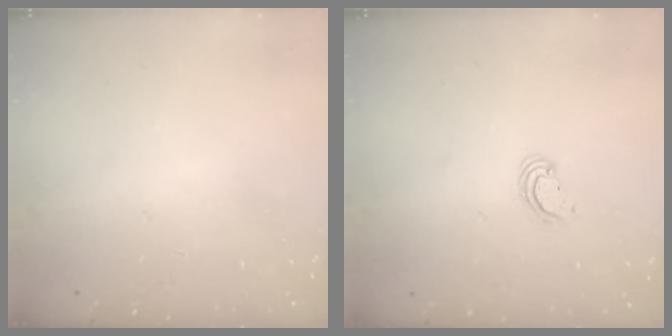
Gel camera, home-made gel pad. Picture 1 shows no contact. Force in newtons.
{"total": 2.2, "press": 2.2, "slide": 0.2}